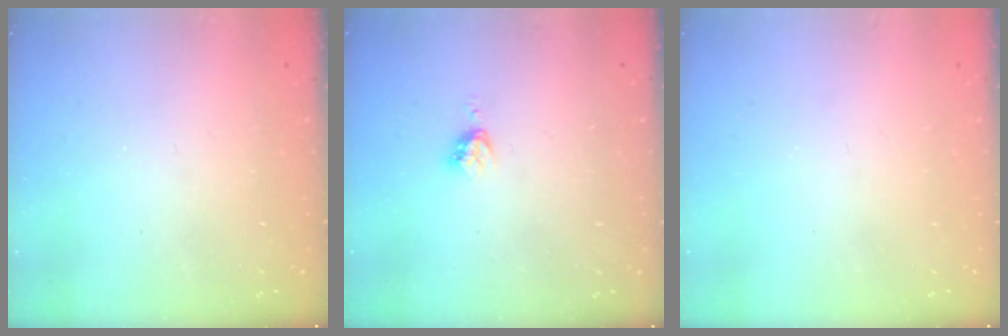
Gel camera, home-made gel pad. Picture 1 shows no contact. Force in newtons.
{"total": 3.4, "press": 3.4, "slide": 0.4}
{"total": 0.7, "press": 0.7, "slide": 0.1}